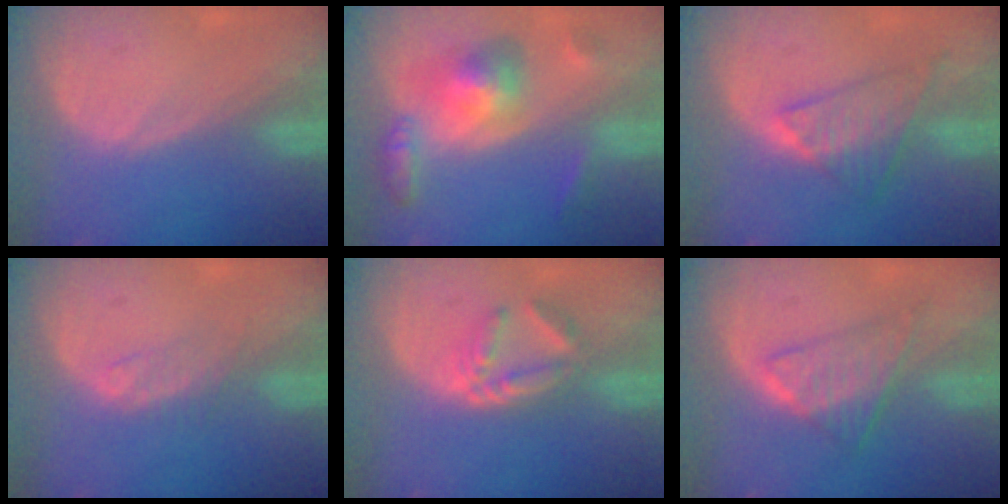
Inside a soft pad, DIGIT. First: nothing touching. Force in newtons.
{"total": 8.1, "press": 8.1, "slide": 0.5}
{"total": 6.6, "press": 6.3, "slide": 1.8}
{"total": 2.3, "press": 2.3, "slide": 0.2}
{"total": 6.1, "press": 5.2, "slide": 3.0}
{"total": 6.2, "press": 5.7, "slide": 2.5}